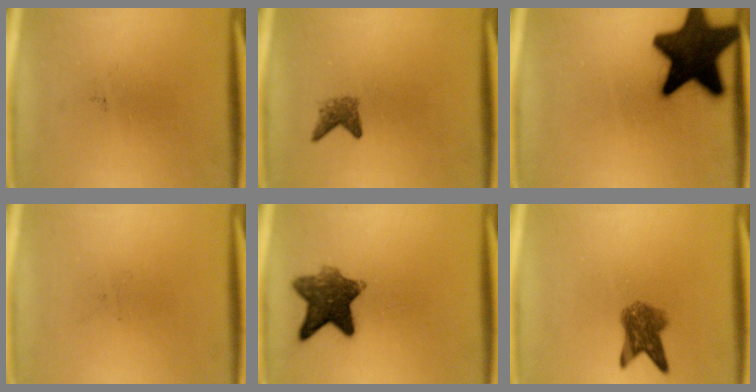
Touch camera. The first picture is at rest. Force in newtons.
{"total": 2.0}
{"total": 18.0}
{"total": 0.0}
{"total": 9.1}
{"total": 5.2}